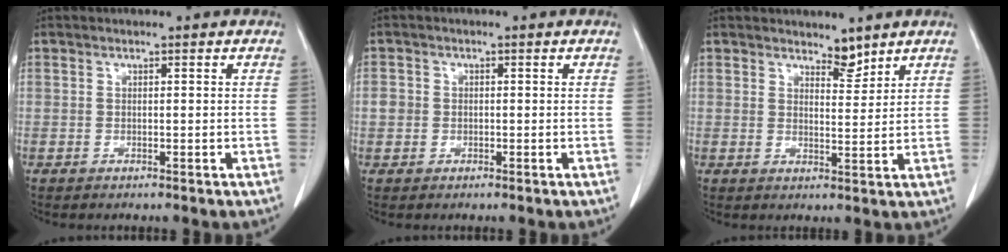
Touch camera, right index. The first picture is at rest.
{"total": 2.1, "force": [0.0, 1.9, 0.7], "torque": [-0.009, 0.011, 0.002]}
{"total": 2.9, "force": [2.7, 0.9, 0.8], "torque": [-0.009, -0.006, 0.045]}